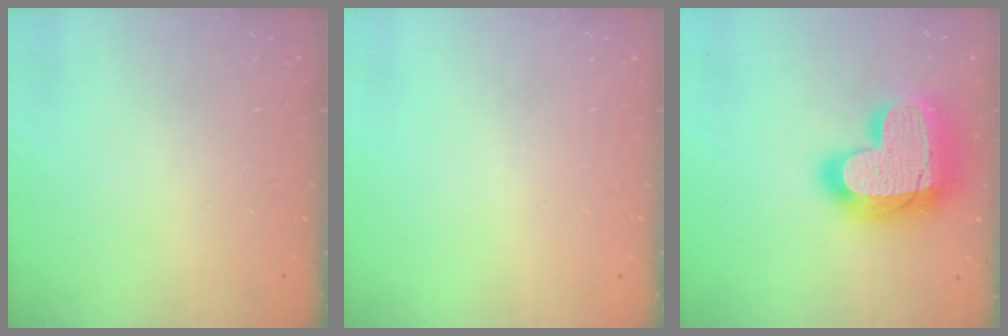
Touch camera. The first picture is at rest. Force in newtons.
{"total": 0.0}
{"total": 26.7, "press": 26.6, "slide": 1.8}